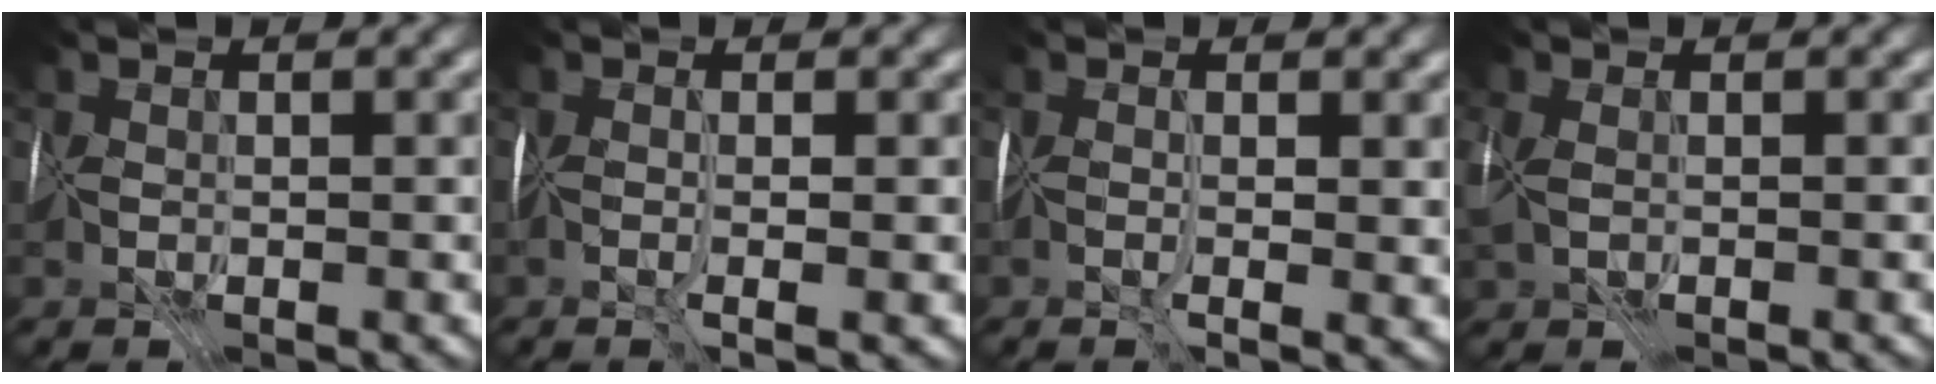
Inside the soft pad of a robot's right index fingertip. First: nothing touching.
{"total": 1.9, "force": [-0.5, -0.2, 1.8], "torque": [-0.032, -0.011, -0.004]}
{"total": 2.9, "force": [0.1, 1.0, 2.8], "torque": [-0.046, -0.006, 0.005]}
{"total": 2.8, "force": [-0.4, 1.8, 2.1], "torque": [-0.045, -0.006, 0.004]}